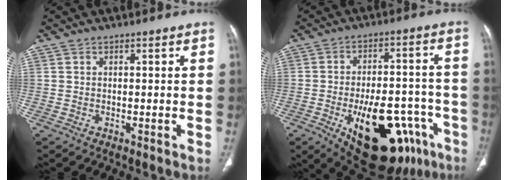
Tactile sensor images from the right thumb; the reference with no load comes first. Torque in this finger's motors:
{"motor_torque": [3.85, 1.16, 1.95, -0.82, 0.51]}